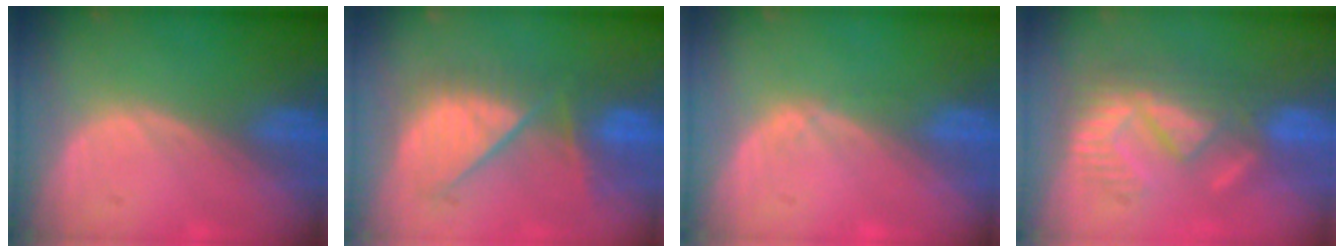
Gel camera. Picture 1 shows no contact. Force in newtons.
{"total": 8.8, "press": 8.7, "slide": 1.4}
{"total": 0.7, "press": 0.6, "slide": 0.2}
{"total": 9.5, "press": 8.1, "slide": 4.8}